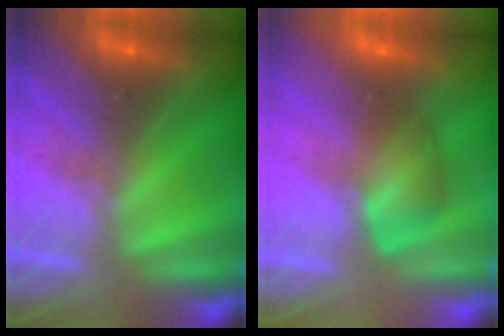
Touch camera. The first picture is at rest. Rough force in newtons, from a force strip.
{"total": 3.0}